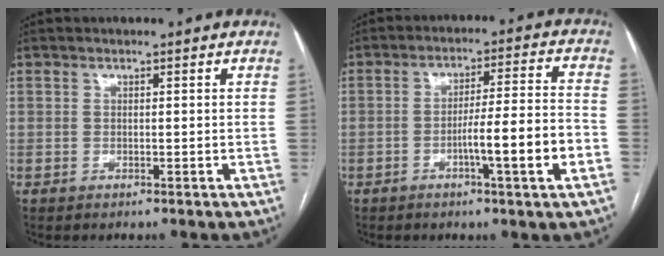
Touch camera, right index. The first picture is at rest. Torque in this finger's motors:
{"motor_torque": [1.30, -0.38, 0.38, 0.13]}